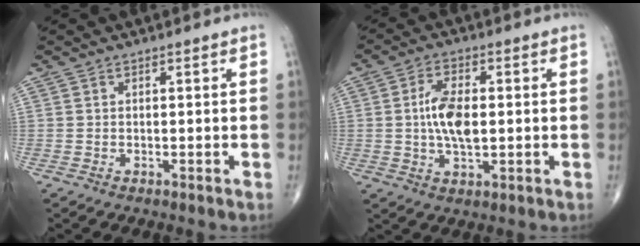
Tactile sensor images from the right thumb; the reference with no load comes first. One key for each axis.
{"total": 8.4, "fx": 0.2, "fy": 4.0, "fz": 7.4, "tx": -0.142, "ty": 0.002, "tz": 0.002}